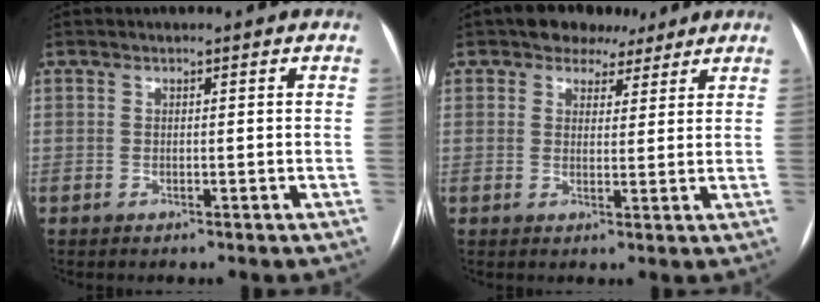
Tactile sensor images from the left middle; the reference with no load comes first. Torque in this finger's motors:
{"motor_torque": [0.11, -0.10, 0.03, 0.01]}